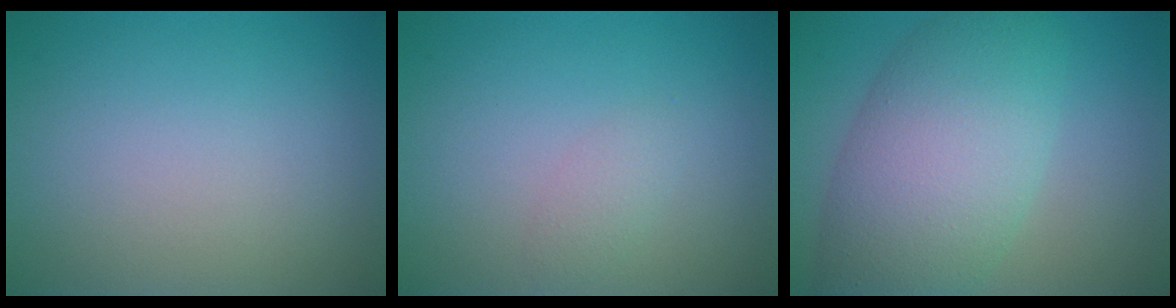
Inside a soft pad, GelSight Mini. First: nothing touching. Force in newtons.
{"total": 1.1, "press": 1.1, "slide": 0.1}
{"total": 9.4, "press": 9.4, "slide": 0.3}